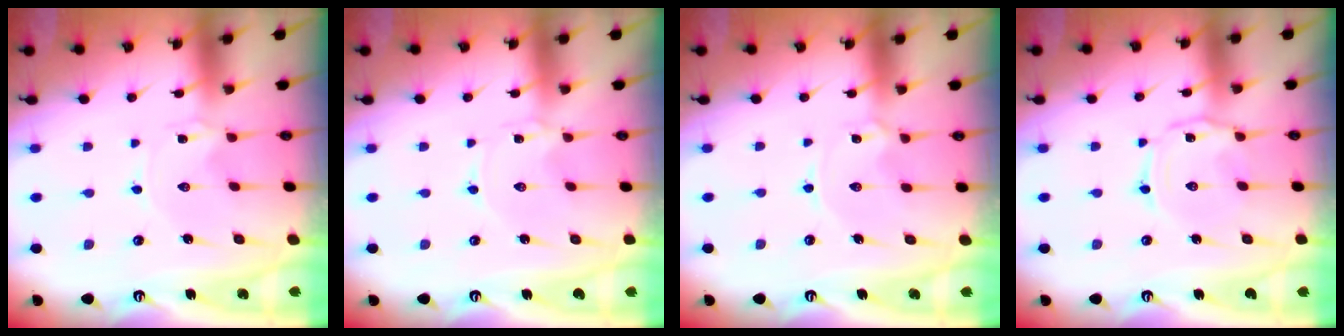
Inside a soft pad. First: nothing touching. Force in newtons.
{"total": 0.0}
{"total": 1.6, "press": 1.5, "slide": 0.2}
{"total": 2.5, "press": 2.4, "slide": 0.4}